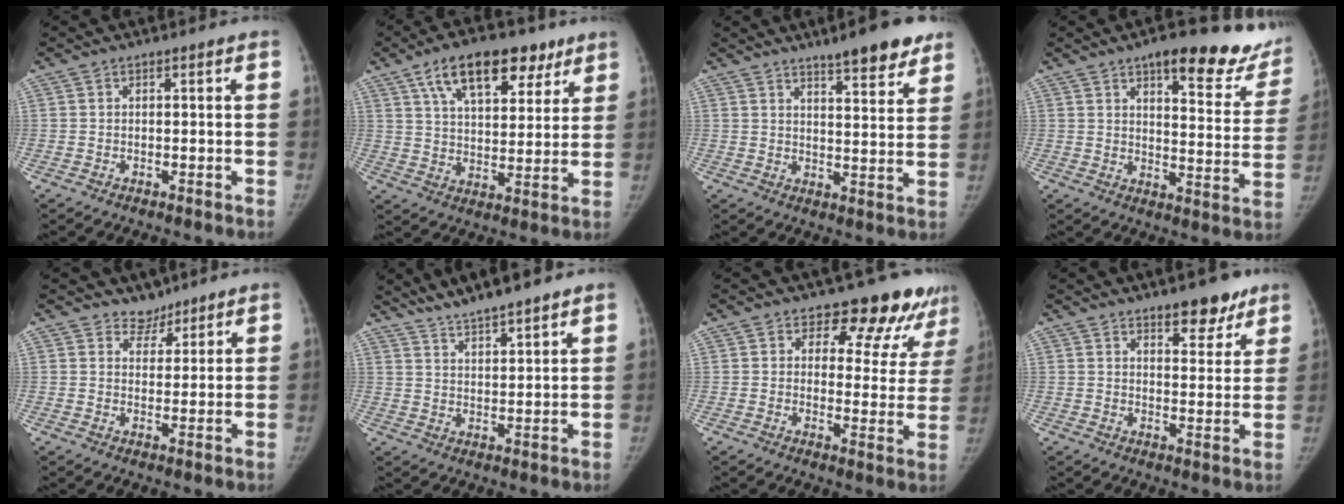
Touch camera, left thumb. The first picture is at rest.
{"total": 16.4, "force": [9.5, 8.3, 10.5], "torque": [-0.123, -0.021, 0.156]}
{"total": 10.4, "force": [7.7, 2.3, 6.6], "torque": [-0.065, -0.040, 0.109]}
{"total": 20.5, "force": [14.4, 7.3, 12.6], "torque": [-0.106, -0.073, 0.171]}
{"total": 3.4, "force": [2.8, 1.9, -0.4], "torque": [0.034, -0.021, 0.040]}
{"total": 8.8, "force": [7.7, 1.0, 4.1], "torque": [-0.061, -0.028, 0.140]}
{"total": 12.8, "force": [10.9, 5.9, 3.3], "torque": [0.024, -0.072, 0.111]}
{"total": 7.6, "force": [5.5, 3.3, 4.1], "torque": [-0.020, -0.033, 0.076]}